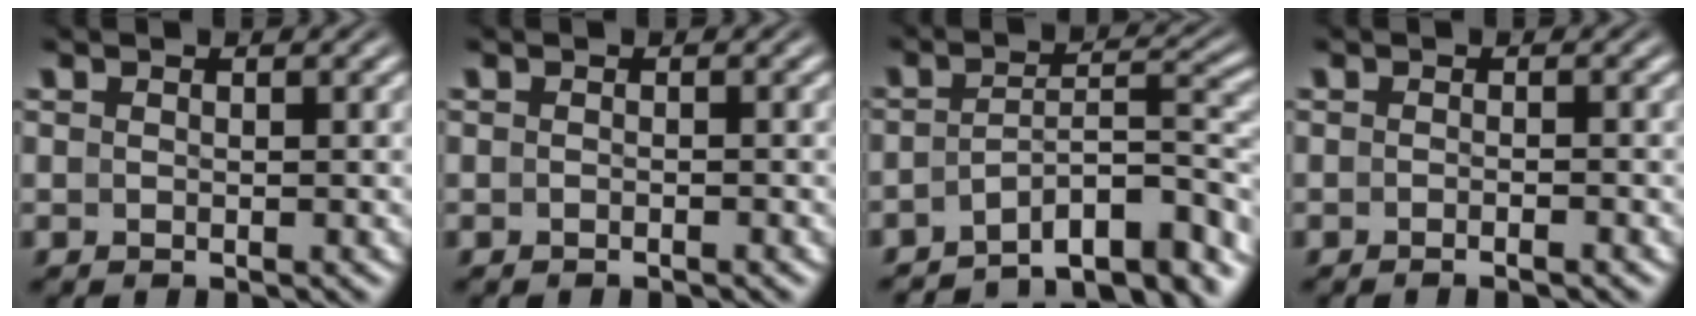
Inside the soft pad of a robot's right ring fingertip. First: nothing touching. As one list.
[{"total": 0.6, "force": [-0.6, -0.3, 0.1], "torque": [-0.002, 0.002, -0.012]}, {"total": 9.1, "force": [-7.3, 3.0, 4.4], "torque": [-0.057, -0.036, -0.098]}, {"total": 1.2, "force": [-1.1, -0.4, 0.5], "torque": [-0.006, 0.004, -0.022]}]